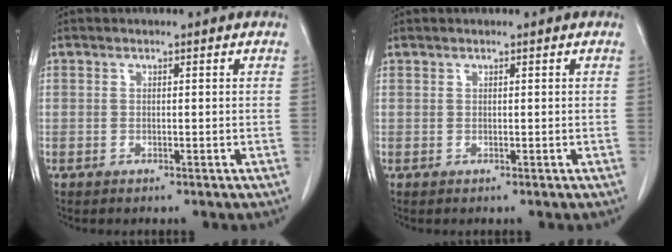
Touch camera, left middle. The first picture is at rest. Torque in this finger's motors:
{"motor_torque": [0.76, -0.94, 0.06, -0.01]}